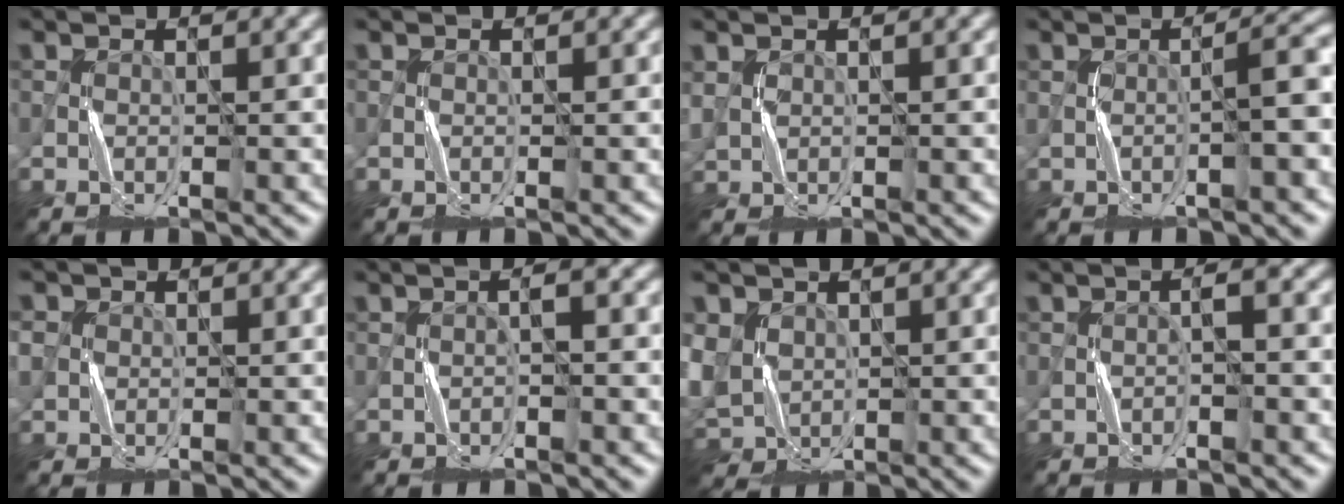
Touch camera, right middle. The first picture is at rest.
{"total": 0.0}
{"total": 1.3, "force": [0.6, 1.1, 0.5], "torque": [-0.018, 0.003, 0.018]}
{"total": 2.8, "force": [-0.4, 0.2, 2.8], "torque": [-0.045, 0.016, -0.009]}
{"total": 1.5, "force": [0.1, 1.4, 0.2], "torque": [-0.009, 0.001, 0.001]}
{"total": 1.8, "force": [0.0, 0.6, 1.7], "torque": [-0.021, 0.002, -0.002]}
{"total": 5.3, "force": [0.6, 4.3, 2.9], "torque": [-0.093, -0.002, 0.010]}
{"total": 1.7, "force": [-0.3, 0.3, 1.6], "torque": [-0.025, 0.006, -0.005]}